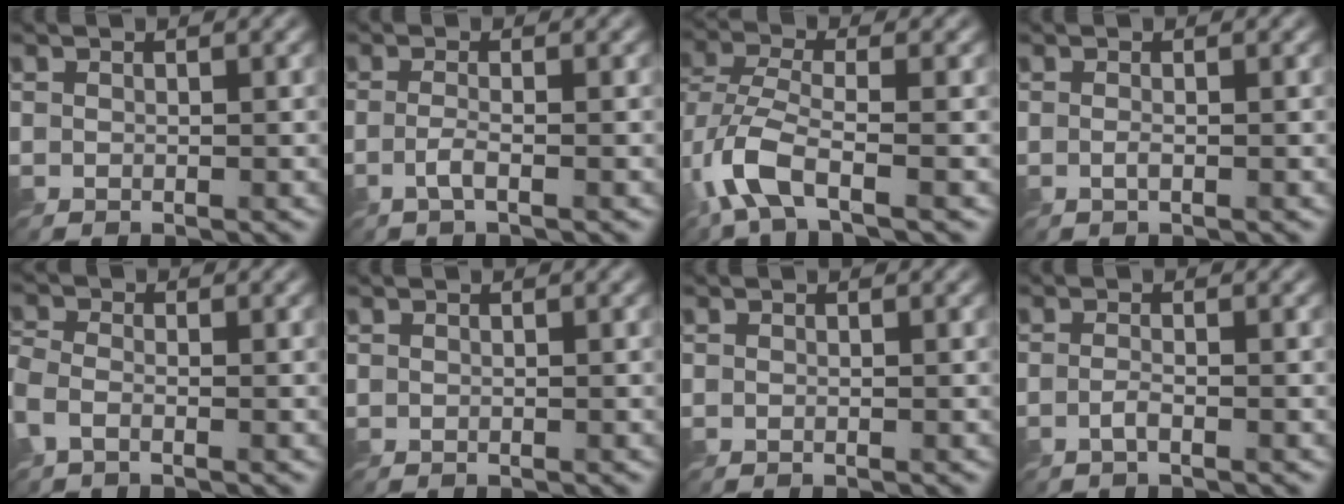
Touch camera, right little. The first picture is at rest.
{"total": 1.6, "force": [-0.6, 0.4, 1.5], "torque": [-0.029, 0.001, -0.020]}
{"total": 5.2, "force": [-2.6, 1.8, 4.2], "torque": [-0.099, -0.003, -0.064]}
{"total": 0.8, "force": [-0.2, 0.2, 0.7], "torque": [-0.014, -0.003, -0.005]}
{"total": 3.0, "force": [-1.3, 1.7, 2.1], "torque": [-0.057, -0.001, -0.042]}
{"total": 0.0}
{"total": 0.0}
{"total": 1.1, "force": [-0.5, 0.3, 1.0], "torque": [-0.018, 0.002, -0.014]}